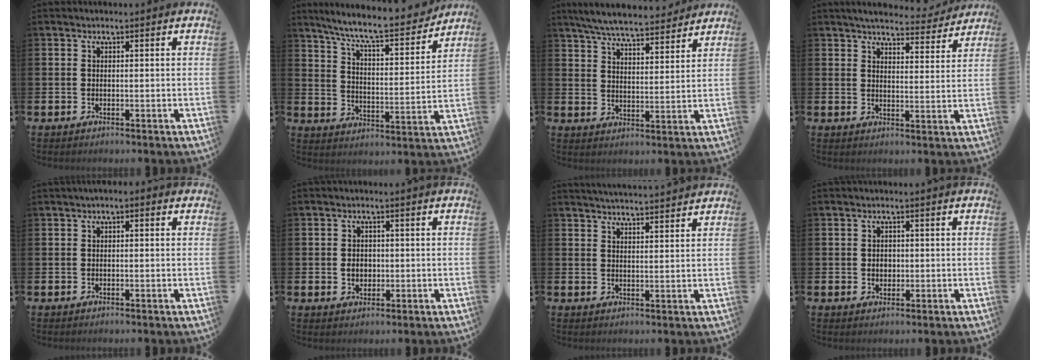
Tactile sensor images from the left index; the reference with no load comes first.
{"total": 8.9, "force": [8.2, 0.9, 3.4], "torque": [-0.091, -0.057, 0.138]}
{"total": 6.9, "force": [6.5, 0.9, 2.0], "torque": [-0.052, -0.038, 0.114]}
{"total": 5.2, "force": [4.9, 1.1, 1.3], "torque": [-0.028, -0.032, 0.081]}
{"total": 0.8, "force": [-0.3, 0.4, 0.6], "torque": [-0.007, 0.001, -0.008]}
{"total": 2.4, "force": [-0.1, 2.0, 1.3], "torque": [-0.008, 0.000, -0.009]}
{"total": 3.7, "force": [3.7, -0.4, 0.0], "torque": [-0.002, -0.023, 0.065]}
{"total": 1.7, "force": [0.1, 1.5, 0.8], "torque": [0.002, 0.002, -0.004]}